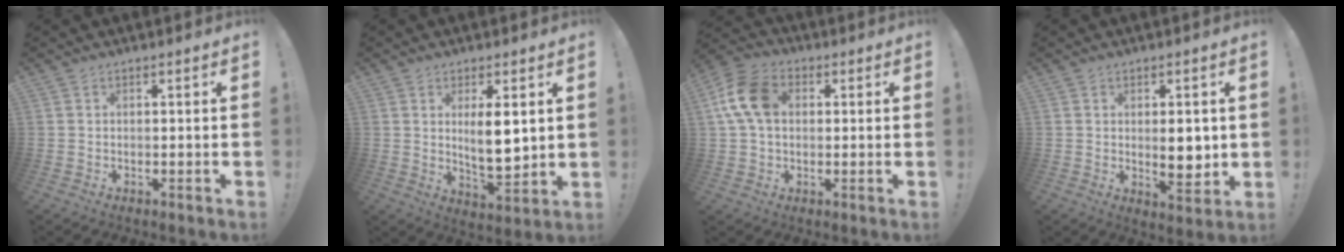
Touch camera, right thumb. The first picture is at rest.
{"total": 9.5, "force": [2.6, 3.1, 8.6], "torque": [-0.140, -0.019, 0.042]}
{"total": 12.7, "force": [2.2, 9.0, 8.7], "torque": [-0.168, 0.015, 0.047]}
{"total": 7.2, "force": [0.6, 3.3, 6.3], "torque": [-0.078, -0.013, 0.006]}